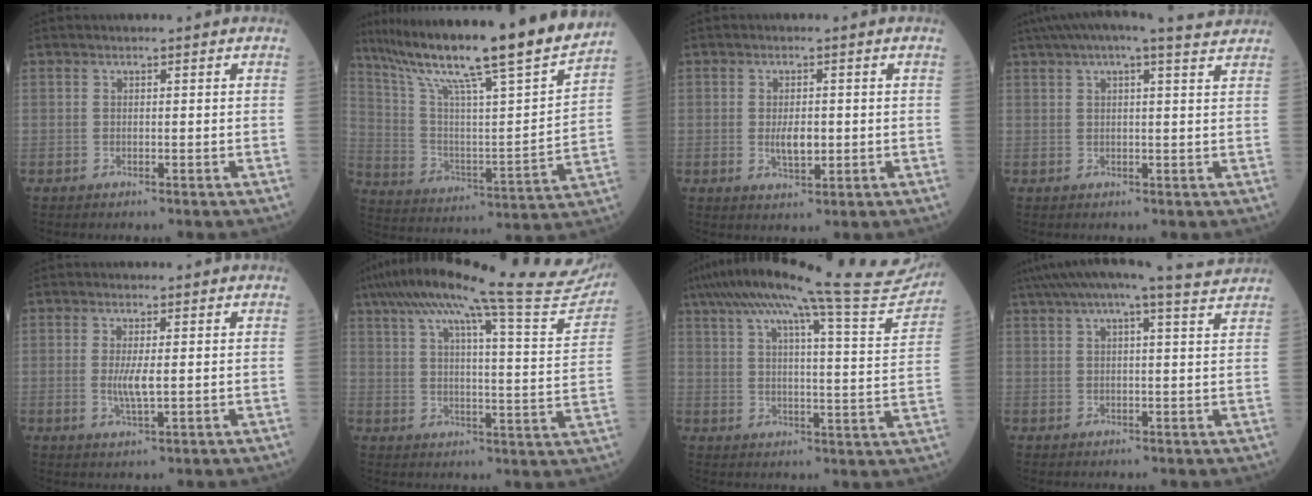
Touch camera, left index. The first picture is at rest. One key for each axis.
{"total": 24.3, "fx": 20.1, "fy": -0.5, "fz": 13.5, "tx": -0.230, "ty": -0.026, "tz": 0.314}
{"total": 3.5, "fx": -0.3, "fy": 1.5, "fz": 3.1, "tx": -0.059, "ty": -0.003, "tz": -0.001}
{"total": 9.9, "fx": 8.3, "fy": 0.9, "fz": 5.4, "tx": -0.093, "ty": 0.037, "tz": 0.104}
{"total": 3.4, "fx": 0.0, "fy": 0.6, "fz": 3.3, "tx": -0.071, "ty": -0.006, "tz": 0.002}
{"total": 26.0, "fx": 22.8, "fy": 1.0, "fz": 12.5, "tx": -0.198, "ty": -0.036, "tz": 0.289}
{"total": 23.2, "fx": 20.4, "fy": 0.2, "fz": 11.0, "tx": -0.178, "ty": -0.029, "tz": 0.267}
{"total": 12.1, "fx": 10.5, "fy": 0.2, "fz": 6.1, "tx": -0.109, "ty": 0.035, "tz": 0.137}